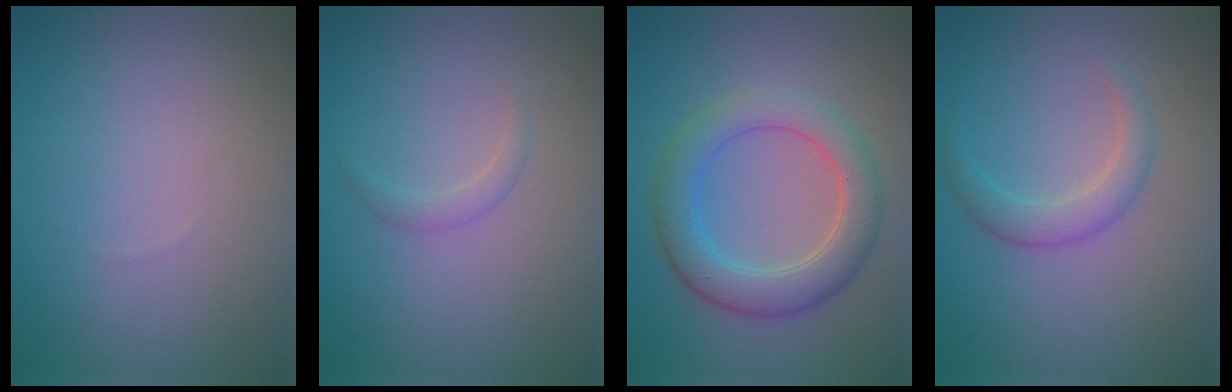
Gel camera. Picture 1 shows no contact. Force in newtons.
{"total": 0.9, "press": 0.9, "slide": 0.1}
{"total": 5.2, "press": 5.2, "slide": 0.2}
{"total": 2.2, "press": 2.2, "slide": 0.1}